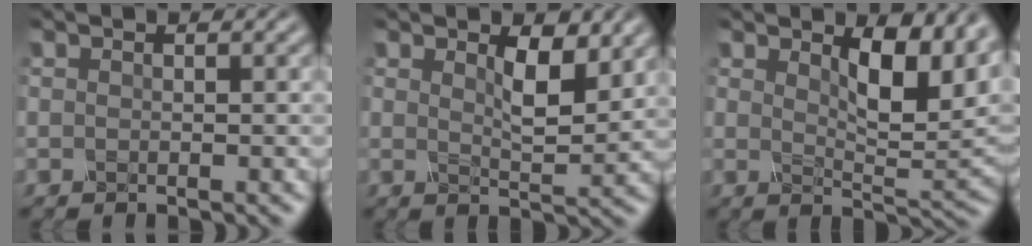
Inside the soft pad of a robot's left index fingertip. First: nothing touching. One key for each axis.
{"total": 3.3, "fx": 1.6, "fy": 1.1, "fz": 2.7, "tx": -0.049, "ty": -0.010, "tz": 0.026}
{"total": 6.0, "fx": 2.6, "fy": 2.5, "fz": 4.8, "tx": -0.071, "ty": -0.011, "tz": 0.038}